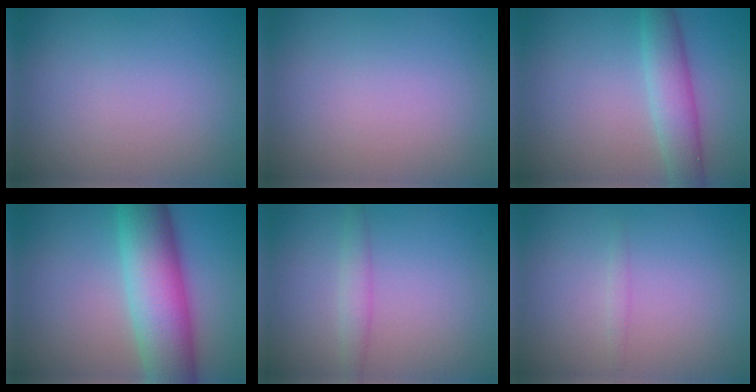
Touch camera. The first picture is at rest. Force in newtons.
{"total": 0.0}
{"total": 4.0, "press": 4.0, "slide": 0.1}
{"total": 9.8, "press": 9.8, "slide": 0.2}
{"total": 1.7, "press": 1.6, "slide": 0.2}
{"total": 0.7, "press": 0.7, "slide": 0.0}